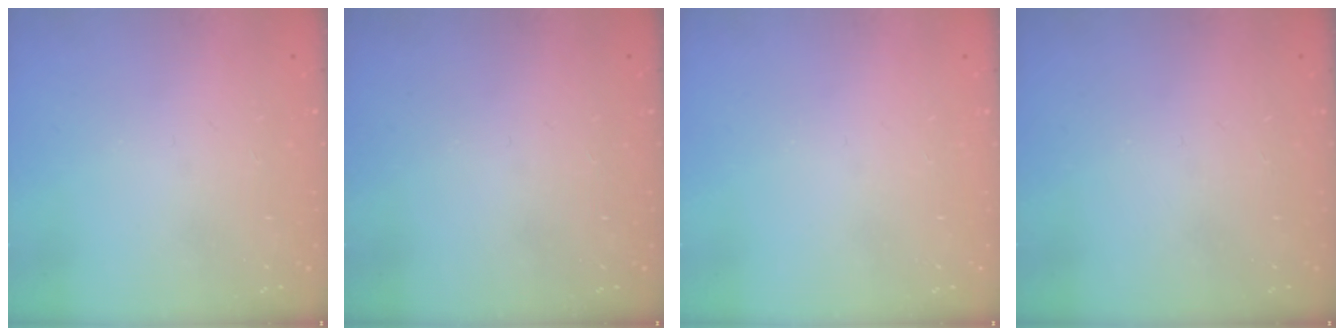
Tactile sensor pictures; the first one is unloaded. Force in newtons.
{"total": 0.0}
{"total": 0.0}
{"total": 0.0}